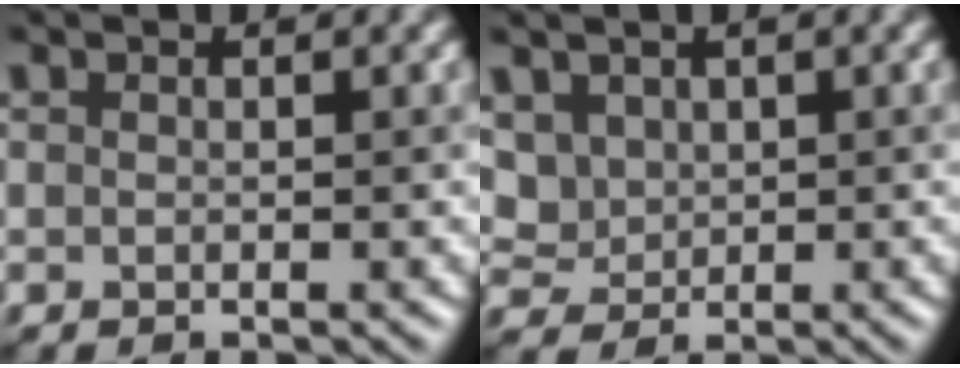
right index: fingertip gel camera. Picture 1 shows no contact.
{"total": 2.9, "force": [1.4, 2.4, 0.7], "torque": [-0.027, 0.005, 0.049]}